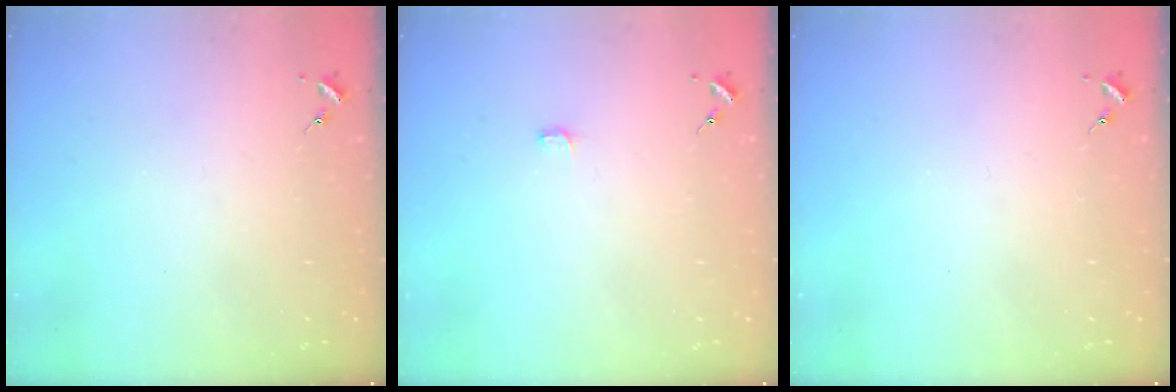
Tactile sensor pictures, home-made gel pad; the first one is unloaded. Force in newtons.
{"total": 2.2, "press": 2.2, "slide": 0.2}
{"total": 0.0}